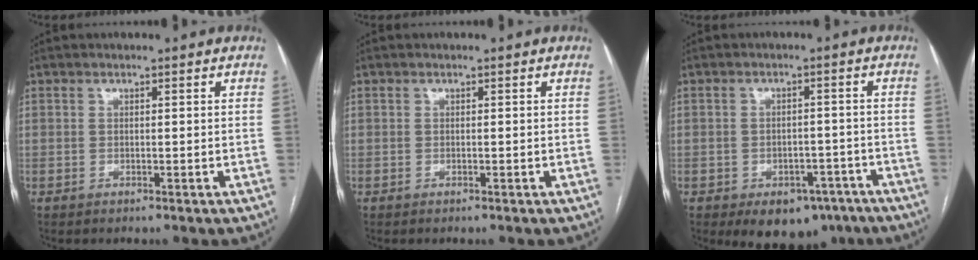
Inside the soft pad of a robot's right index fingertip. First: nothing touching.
{"total": 0.0}
{"total": 8.5, "force": [-5.6, 5.4, 3.6], "torque": [-0.028, 0.015, -0.068]}